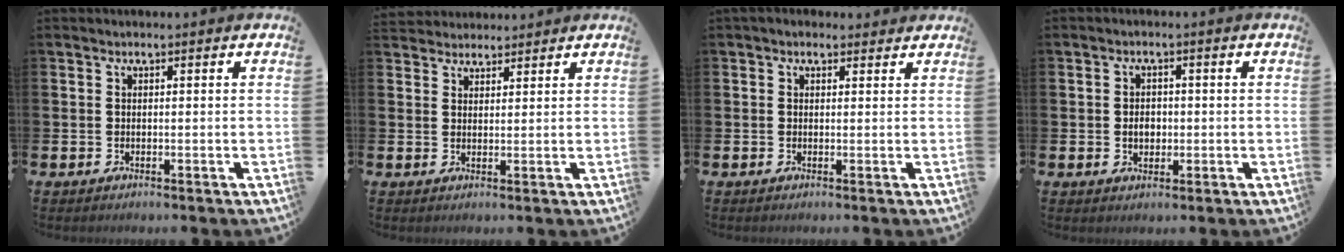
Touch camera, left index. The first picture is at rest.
{"total": 2.8, "force": [2.7, 0.8, -0.4], "torque": [0.004, -0.010, 0.049]}
{"total": 1.1, "force": [0.9, 0.6, 0.3], "torque": [0.006, 0.003, 0.012]}
{"total": 2.5, "force": [-0.2, 1.9, 1.5], "torque": [-0.013, -0.001, -0.011]}